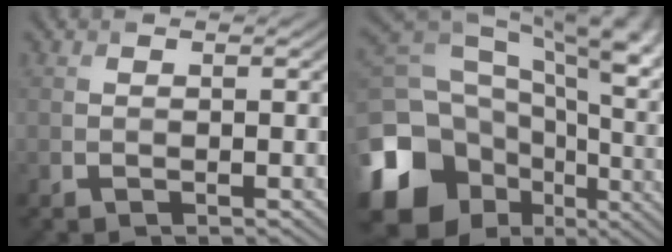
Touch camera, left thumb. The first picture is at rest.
{"total": 20.6, "force": [-1.4, 16.5, 12.2], "torque": [-0.286, -0.036, 0.001]}